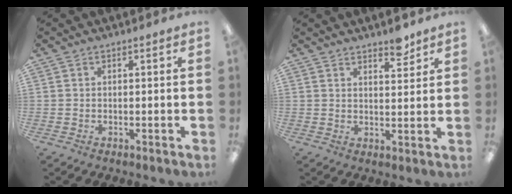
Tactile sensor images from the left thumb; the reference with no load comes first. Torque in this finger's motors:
{"motor_torque": [-0.32, -0.32, -0.44, 0.21, 0.08]}